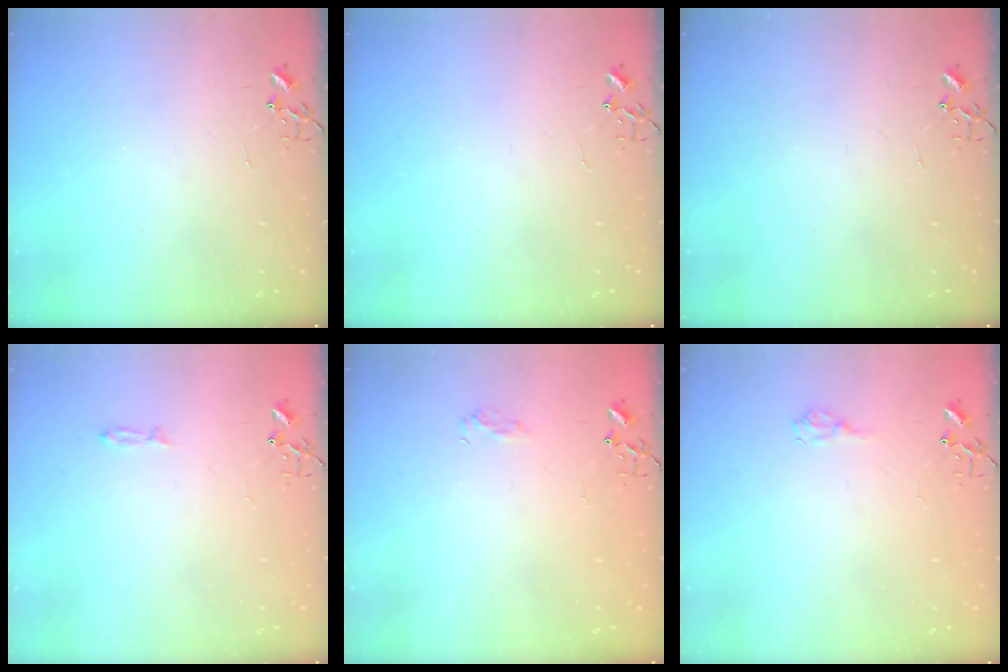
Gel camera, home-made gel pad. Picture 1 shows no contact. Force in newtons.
{"total": 0.0}
{"total": 0.0}
{"total": 3.5, "press": 3.5, "slide": 0.5}
{"total": 7.1, "press": 7.1, "slide": 0.8}
{"total": 6.8, "press": 6.8, "slide": 0.9}